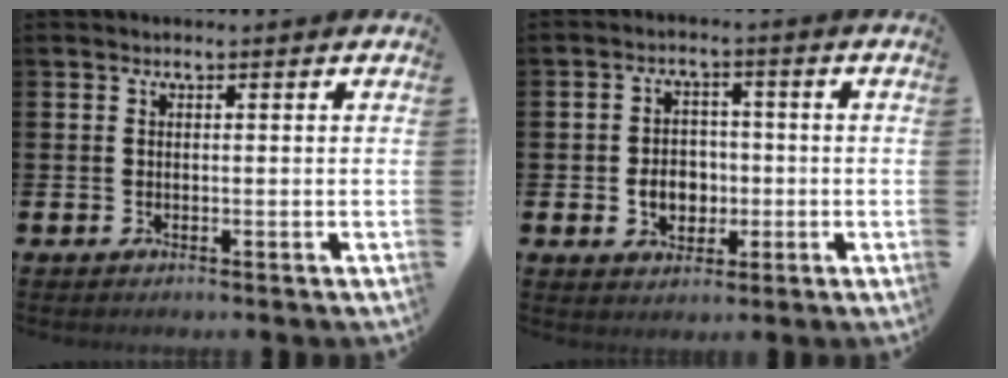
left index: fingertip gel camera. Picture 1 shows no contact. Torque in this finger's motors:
{"motor_torque": [1.00, 0.32, 0.13, 0.05]}